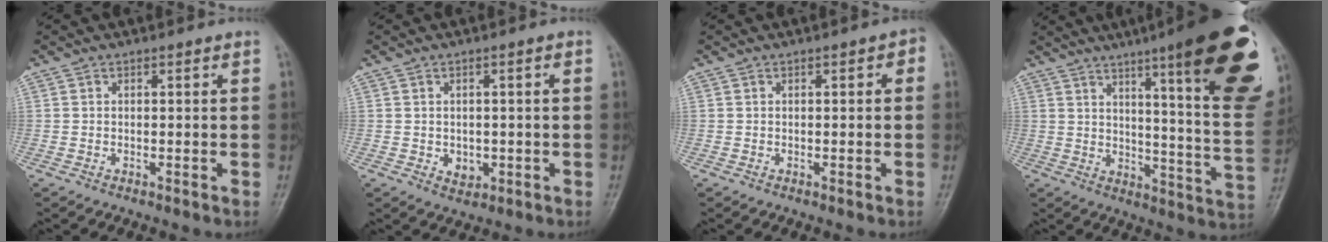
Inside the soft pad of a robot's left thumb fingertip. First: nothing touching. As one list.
[{"total": 3.3, "force": [-0.6, 2.5, 2.1], "torque": [-0.018, 0.007, -0.001]}, {"total": 1.6, "force": [0.2, 0.8, 1.4], "torque": [-0.008, 0.004, -0.004]}, {"total": 26.2, "force": [14.4, 4.0, 21.5], "torque": [-0.249, -0.060, 0.192]}]